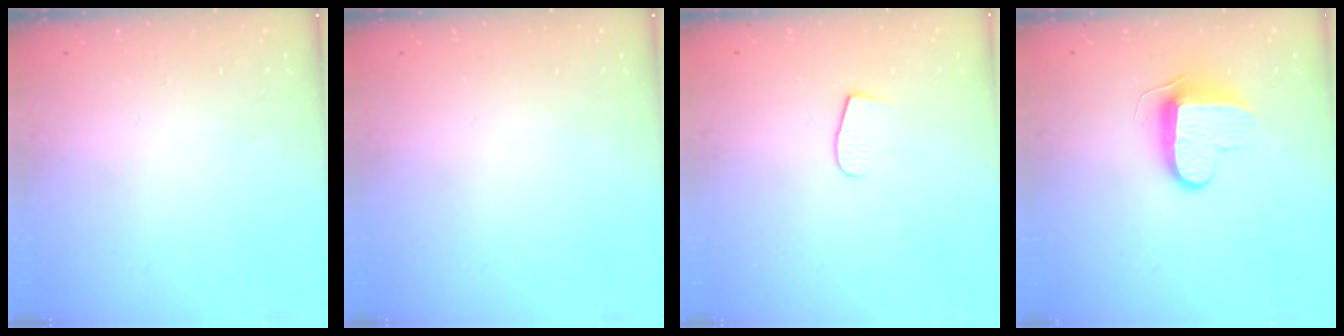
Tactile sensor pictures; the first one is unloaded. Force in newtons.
{"total": 0.0}
{"total": 7.5, "press": 7.5, "slide": 0.6}
{"total": 10.5, "press": 10.4, "slide": 1.0}